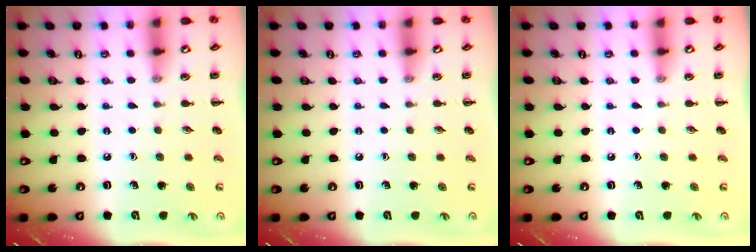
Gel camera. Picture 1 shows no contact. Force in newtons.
{"total": 0.0}
{"total": 0.0}